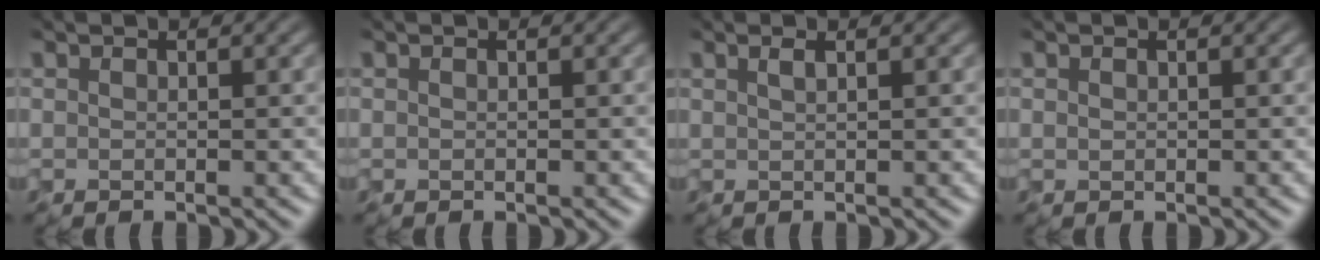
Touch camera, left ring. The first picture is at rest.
{"total": 0.0}
{"total": 1.3, "force": [0.4, 0.6, 1.1], "torque": [-0.002, 0.009, -0.008]}
{"total": 0.0}